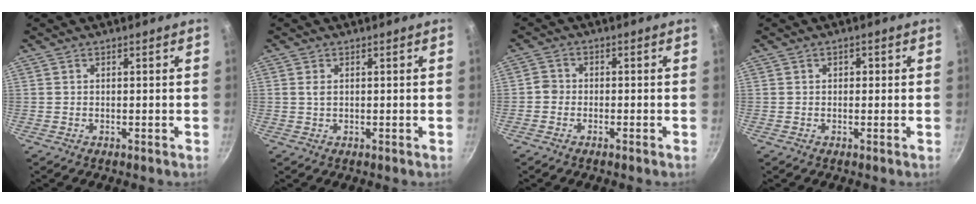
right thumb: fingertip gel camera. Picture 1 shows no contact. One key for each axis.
{"total": 1.2, "fx": 0.3, "fy": 0.6, "fz": 1.0, "tx": -0.019, "ty": 0.001, "tz": 0.005}
{"total": 2.4, "fx": -1.5, "fy": 1.6, "fz": 1.0, "tx": -0.019, "ty": 0.018, "tz": -0.035}
{"total": 1.3, "fx": 0.3, "fy": 1.0, "fz": 0.8, "tx": -0.005, "ty": 0.005, "tz": 0.002}